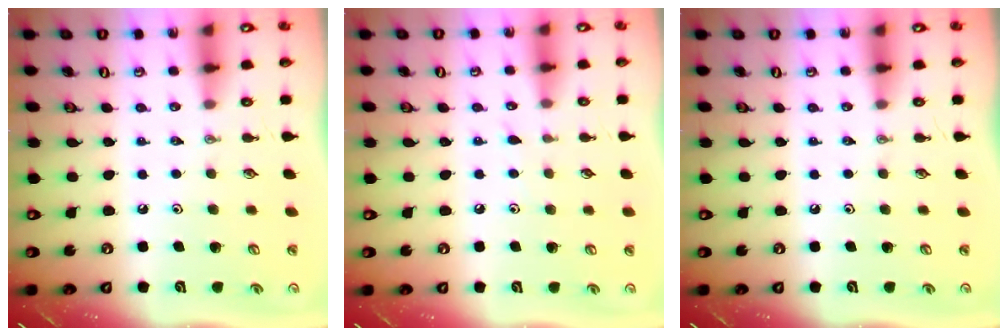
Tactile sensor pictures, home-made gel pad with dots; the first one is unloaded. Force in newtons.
{"total": 3.7, "press": 3.7, "slide": 0.5}
{"total": 0.0}